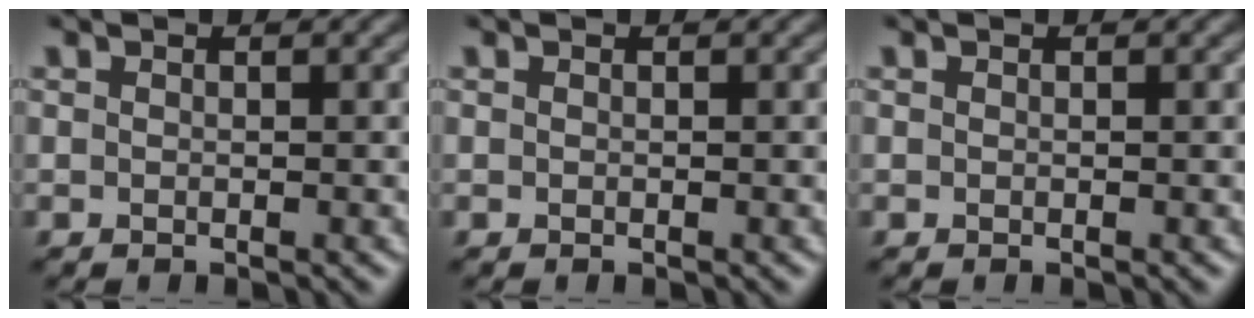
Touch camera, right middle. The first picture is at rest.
{"total": 0.0}
{"total": 0.0}